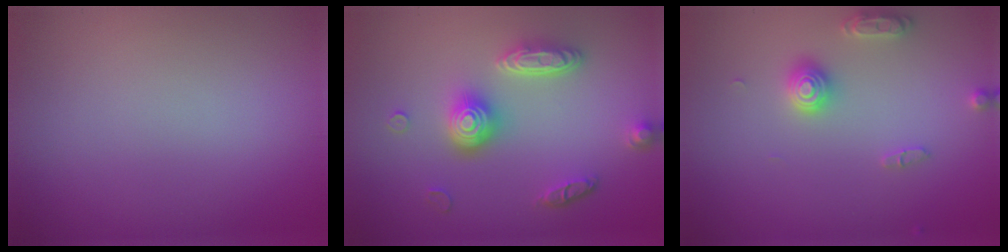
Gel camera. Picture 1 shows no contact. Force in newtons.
{"total": 4.7, "press": 3.6, "slide": 3.0}
{"total": 2.8, "press": 2.8, "slide": 0.3}